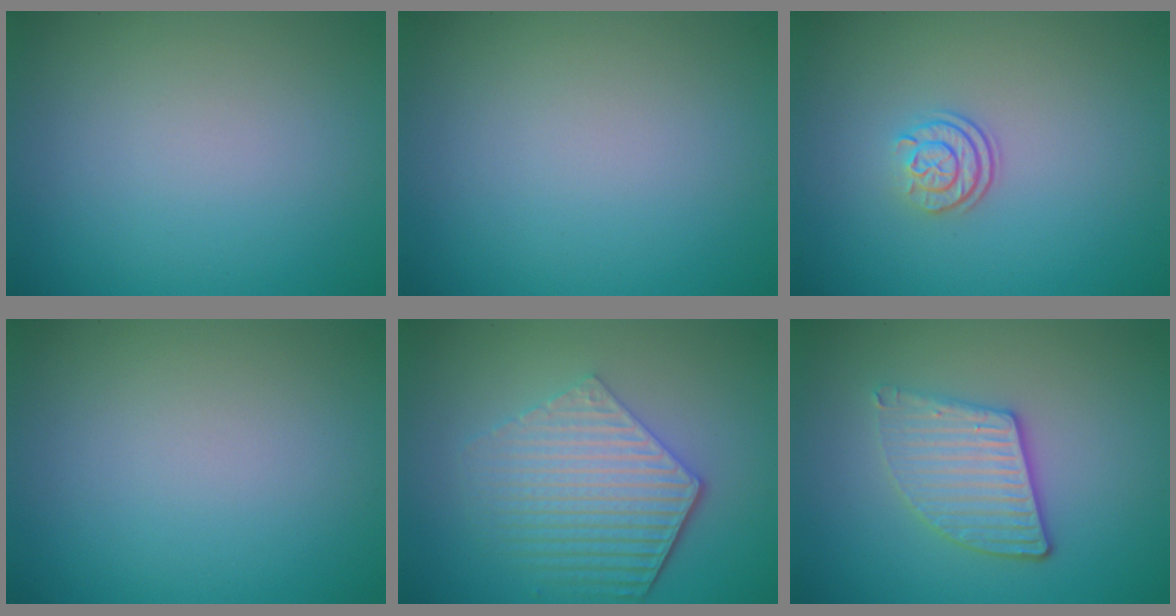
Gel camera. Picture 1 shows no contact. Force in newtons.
{"total": 0.0}
{"total": 2.3, "press": 1.7, "slide": 1.6}
{"total": 0.0}
{"total": 5.8, "press": 4.4, "slide": 3.8}
{"total": 3.7, "press": 3.2, "slide": 2.0}